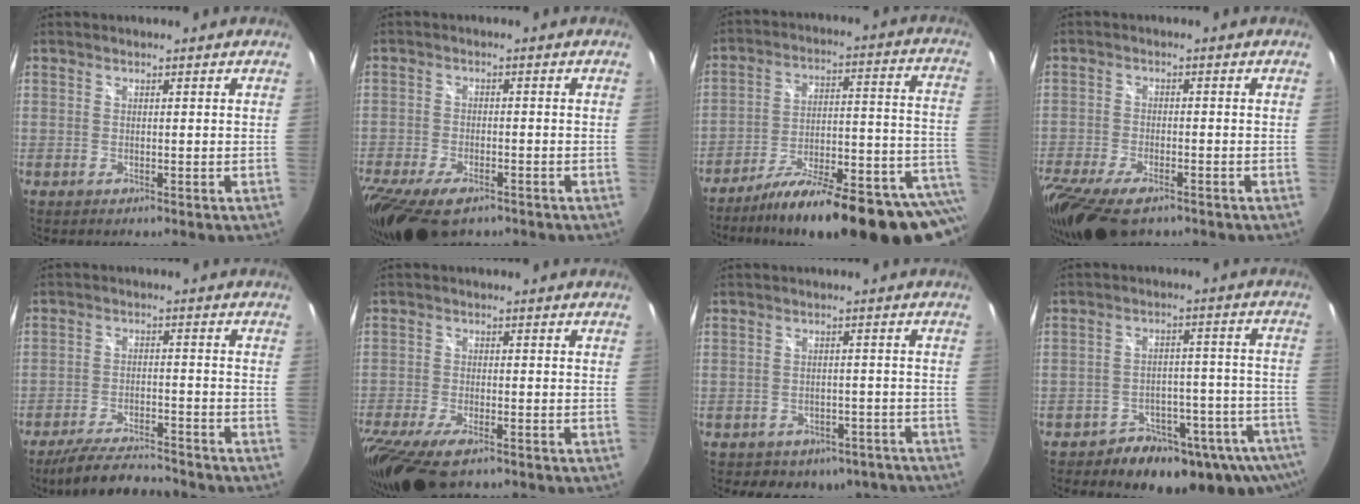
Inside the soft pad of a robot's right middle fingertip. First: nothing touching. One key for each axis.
{"total": 13.3, "fx": -9.0, "fy": 5.9, "fz": 7.8, "tx": -0.193, "ty": -0.049, "tz": -0.158}
{"total": 28.2, "fx": -21.2, "fy": 6.6, "fz": 17.4, "tx": -0.214, "ty": -0.040, "tz": -0.294}
{"total": 14.7, "fx": -10.2, "fy": 5.9, "fz": 8.8, "tx": -0.213, "ty": -0.060, "tz": -0.179}
{"total": 11.5, "fx": -10.5, "fy": 1.6, "fz": 4.6, "tx": -0.110, "ty": -0.012, "tz": -0.171}
{"total": 13.2, "fx": -9.0, "fy": 4.7, "fz": 8.4, "tx": -0.202, "ty": -0.059, "tz": -0.164}
{"total": 11.2, "fx": -8.2, "fy": 6.9, "fz": 3.4, "tx": -0.076, "ty": 0.010, "tz": -0.089}
{"total": 15.7, "fx": -11.9, "fy": 7.4, "fz": 7.2, "tx": -0.107, "ty": -0.008, "tz": -0.154}